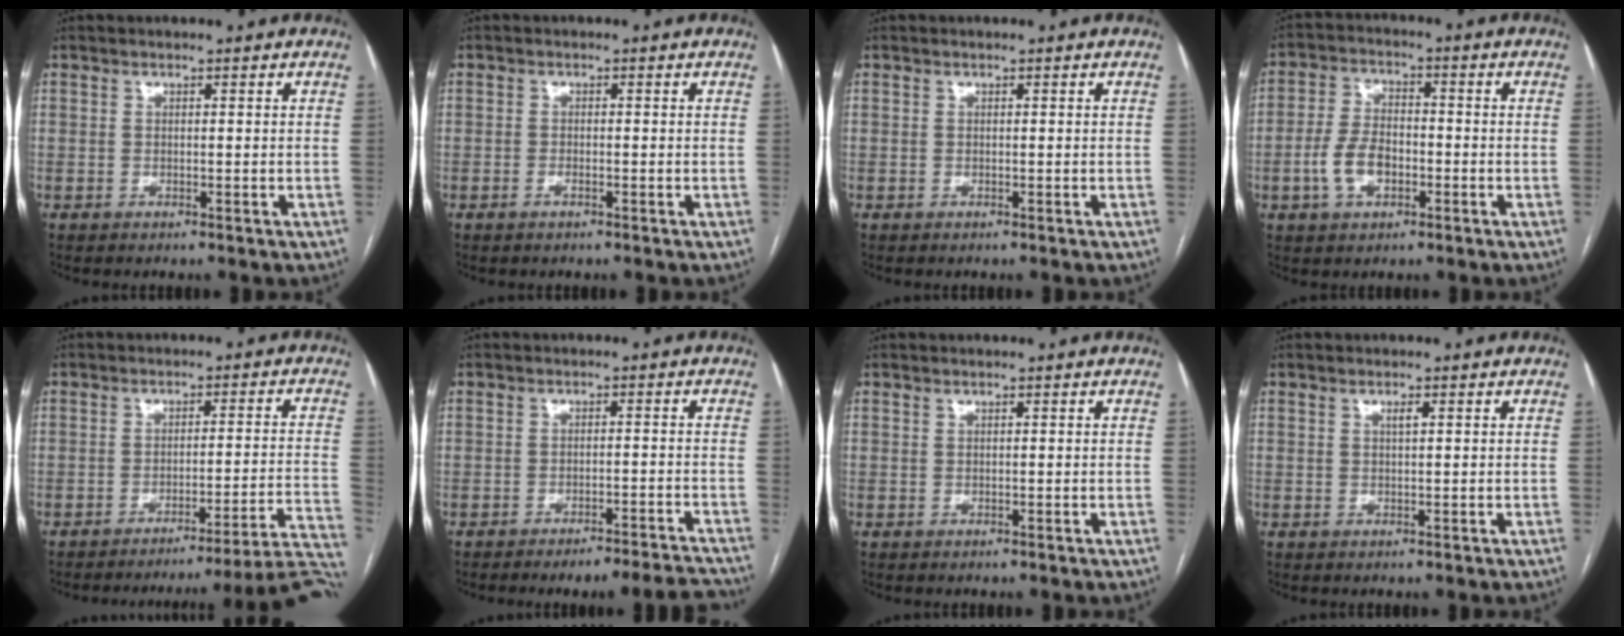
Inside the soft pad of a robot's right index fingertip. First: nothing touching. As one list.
[{"total": 1.1, "force": [-0.7, 0.3, 0.8], "torque": [-0.017, 0.000, -0.011]}, {"total": 0.0}, {"total": 7.2, "force": [-2.4, 4.1, 5.5], "torque": [-0.123, 0.012, -0.045]}, {"total": 19.3, "force": [-18.0, -3.1, 6.1], "torque": [0.005, -0.008, -0.219]}, {"total": 9.8, "force": [-9.4, 0.3, 2.8], "torque": [-0.018, 0.013, -0.115]}, {"total": 0.0}, {"total": 0.9, "force": [0.4, 0.1, 0.8], "torque": [-0.016, 0.001, 0.006]}]